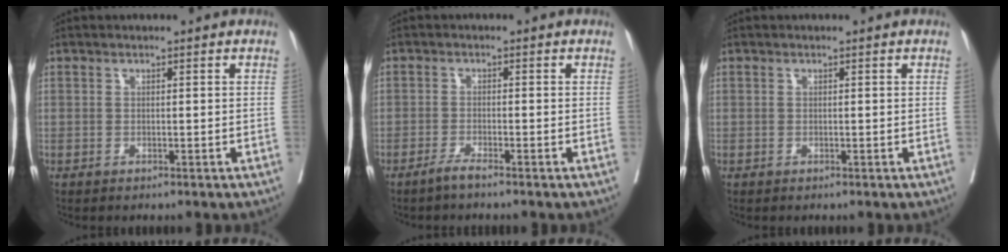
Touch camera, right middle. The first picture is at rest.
{"total": 1.8, "force": [-1.5, -0.3, 1.0], "torque": [-0.023, -0.002, -0.033]}
{"total": 0.0}